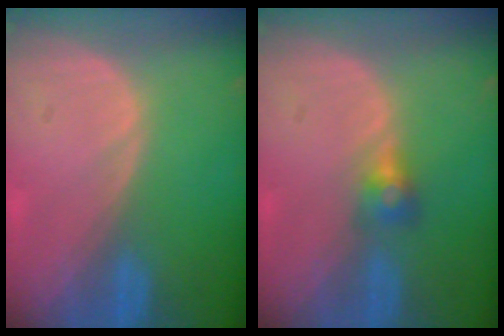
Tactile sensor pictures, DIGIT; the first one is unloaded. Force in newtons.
{"total": 2.7, "press": 2.5, "slide": 0.9}